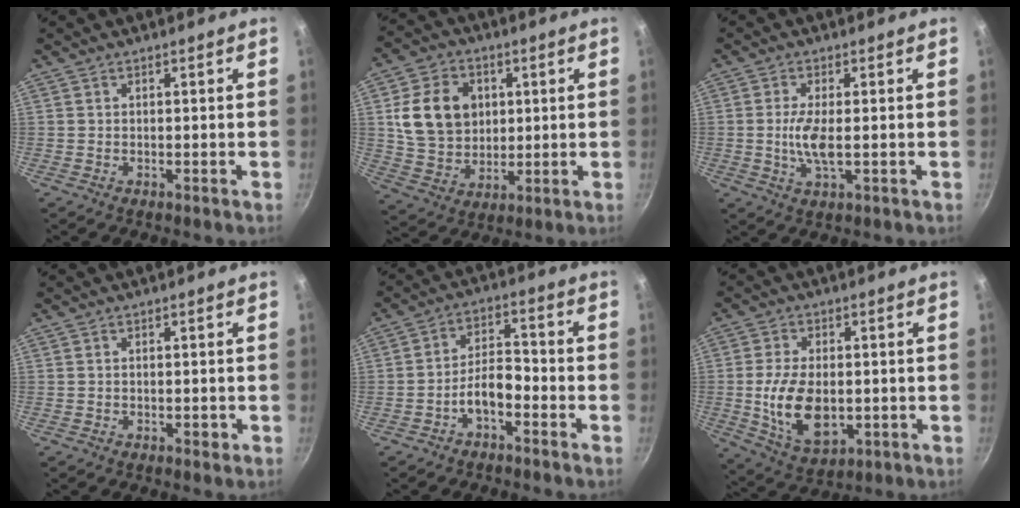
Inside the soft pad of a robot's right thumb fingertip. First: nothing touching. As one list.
[{"total": 14.5, "force": [3.0, 11.5, 8.4], "torque": [-0.128, -0.005, 0.057]}, {"total": 5.2, "force": [-0.3, 1.7, 5.0], "torque": [-0.110, -0.004, -0.007]}, {"total": 1.2, "force": [-0.5, 0.7, 0.8], "torque": [-0.011, 0.003, -0.006]}, {"total": 6.1, "force": [-3.4, 2.8, 4.2], "torque": [-0.061, 0.046, -0.061]}, {"total": 12.7, "force": [-1.1, 7.6, 10.1], "torque": [-0.179, -0.007, -0.010]}]